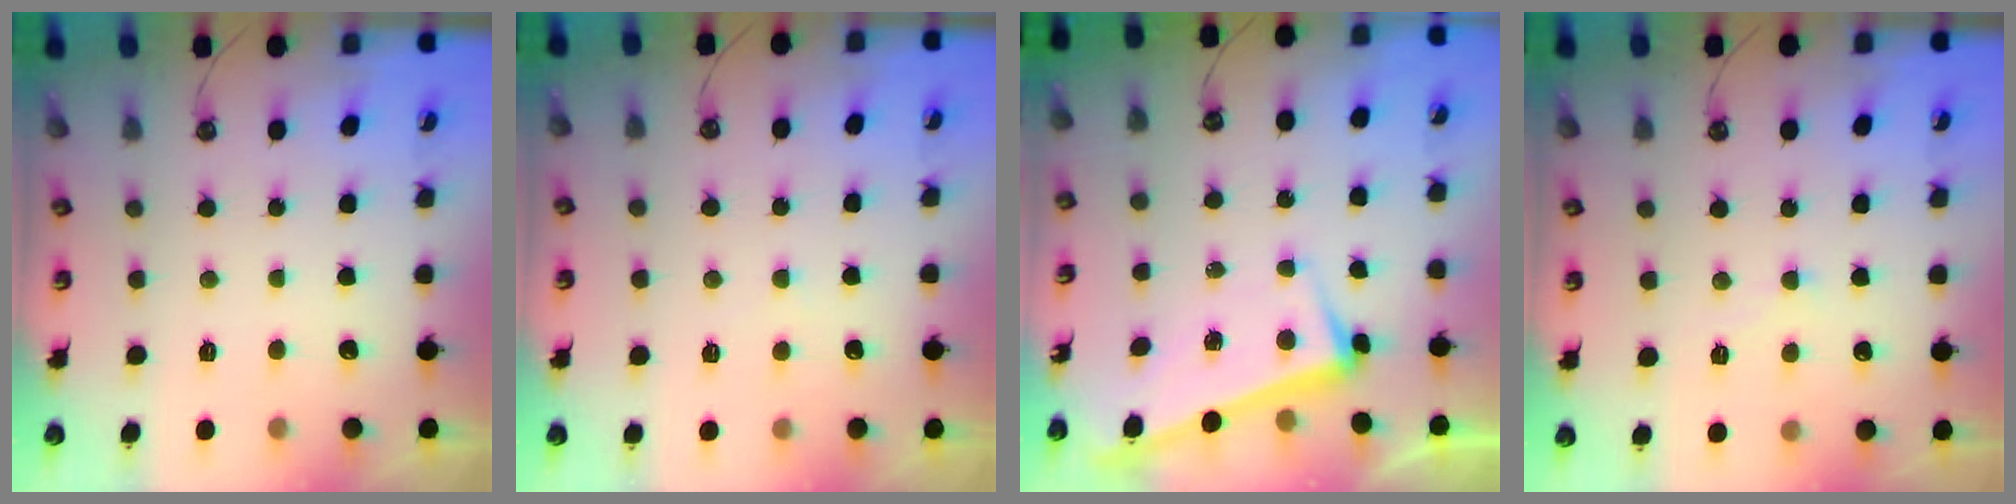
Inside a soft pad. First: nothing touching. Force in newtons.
{"total": 5.0, "press": 5.0, "slide": 0.5}
{"total": 3.4, "press": 3.2, "slide": 1.0}
{"total": 2.9, "press": 2.9, "slide": 0.3}